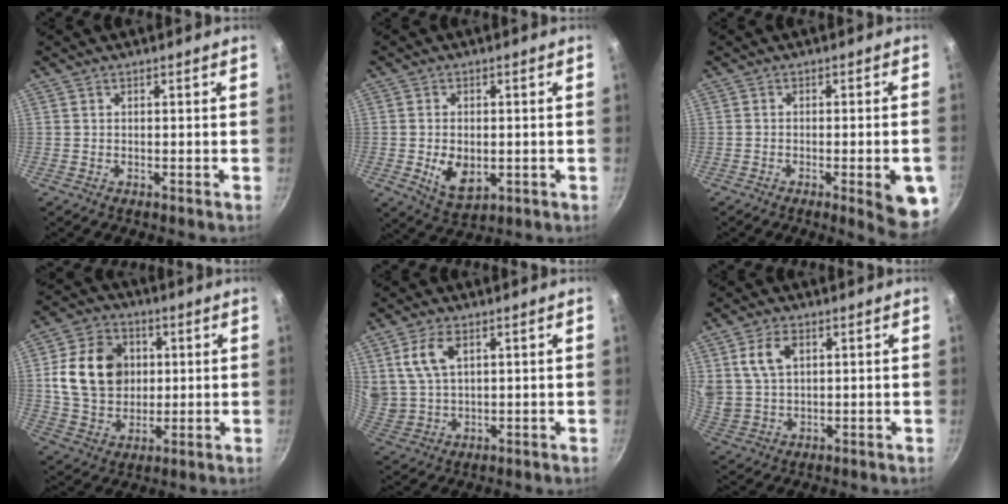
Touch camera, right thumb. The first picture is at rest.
{"total": 7.6, "force": [-1.1, 4.9, 5.8], "torque": [-0.088, -0.007, -0.009]}
{"total": 9.1, "force": [-3.1, 2.1, 8.3], "torque": [-0.081, 0.009, -0.037]}
{"total": 15.7, "force": [2.5, 12.5, 9.2], "torque": [-0.140, 0.005, 0.044]}
{"total": 8.6, "force": [3.5, 5.1, 5.9], "torque": [-0.108, -0.012, 0.079]}
{"total": 7.8, "force": [2.8, 4.9, 5.3], "torque": [-0.093, -0.007, 0.061]}